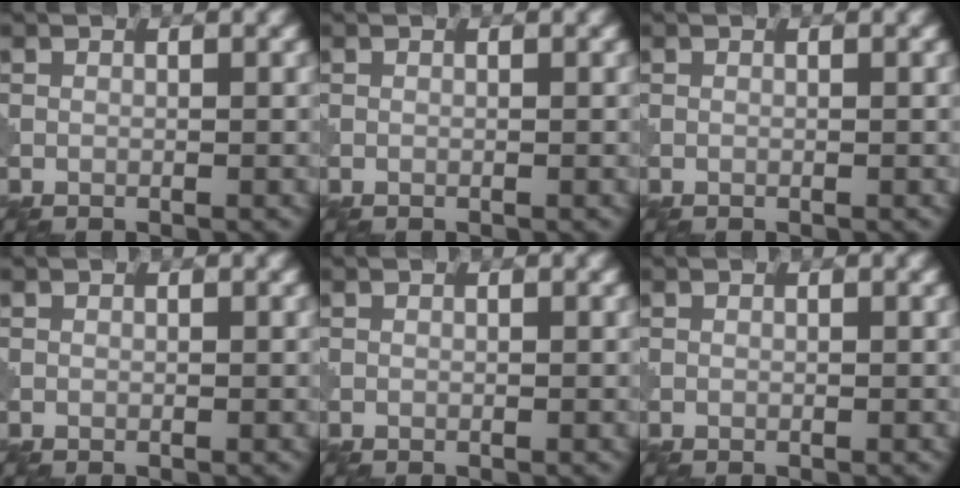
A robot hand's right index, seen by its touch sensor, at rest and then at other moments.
{"total": 0.0}
{"total": 0.0}
{"total": 0.0}
{"total": 0.0}
{"total": 0.0}